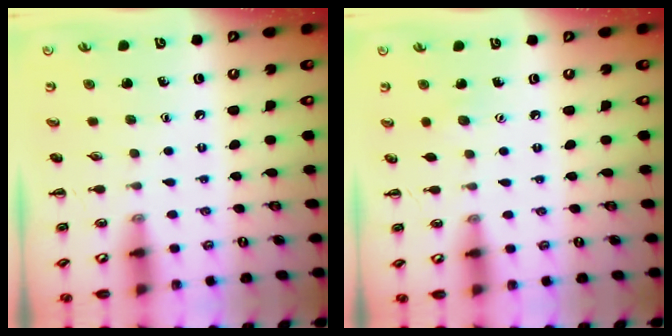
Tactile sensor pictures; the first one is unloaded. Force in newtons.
{"total": 3.4, "press": 3.3, "slide": 0.8}